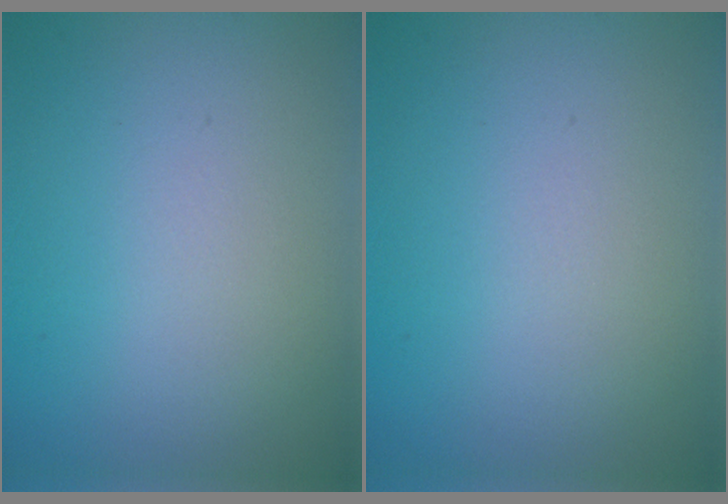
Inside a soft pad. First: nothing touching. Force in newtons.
{"total": 0.0}